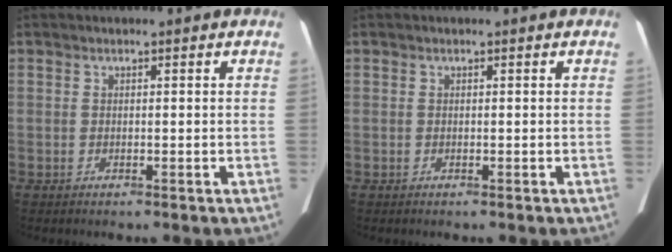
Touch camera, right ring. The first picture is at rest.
{"total": 0.0}